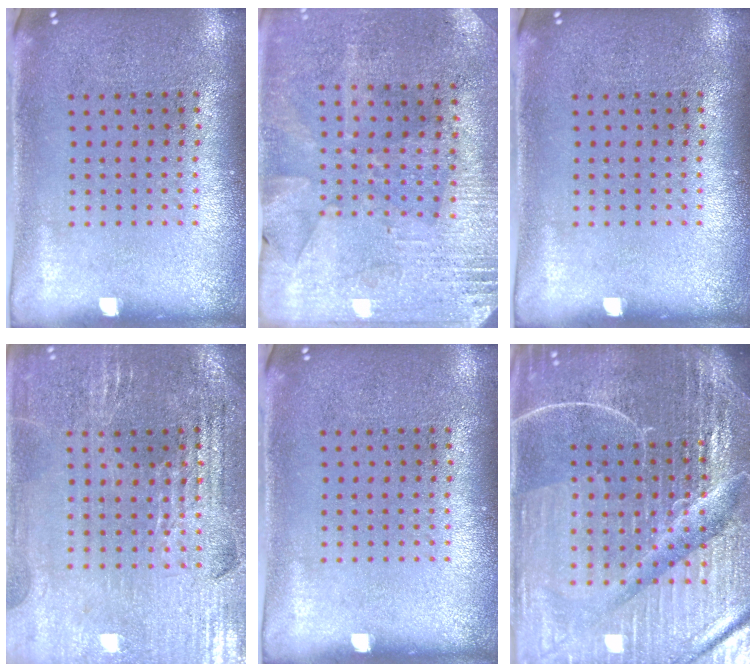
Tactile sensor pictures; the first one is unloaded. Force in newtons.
{"total": 2.8, "press": 2.5, "slide": 1.1}
{"total": 0.0}
{"total": 2.9, "press": 2.9, "slide": 0.5}
{"total": 0.0}
{"total": 7.1, "press": 6.1, "slide": 3.5}